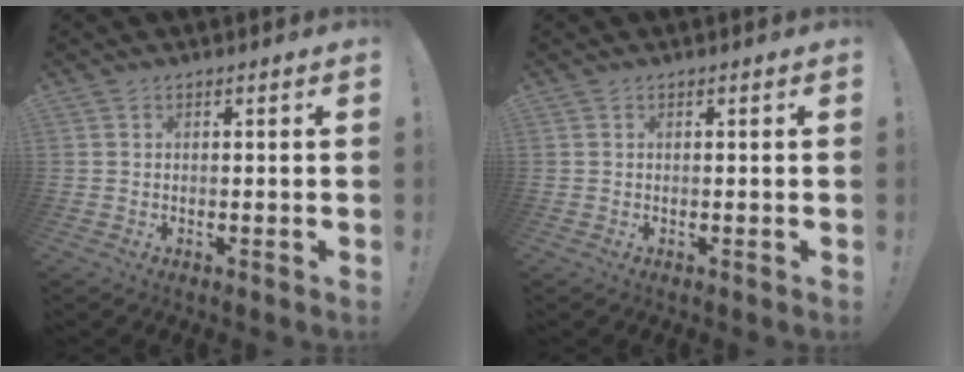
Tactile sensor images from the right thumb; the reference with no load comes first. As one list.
[{"total": 0.0}]